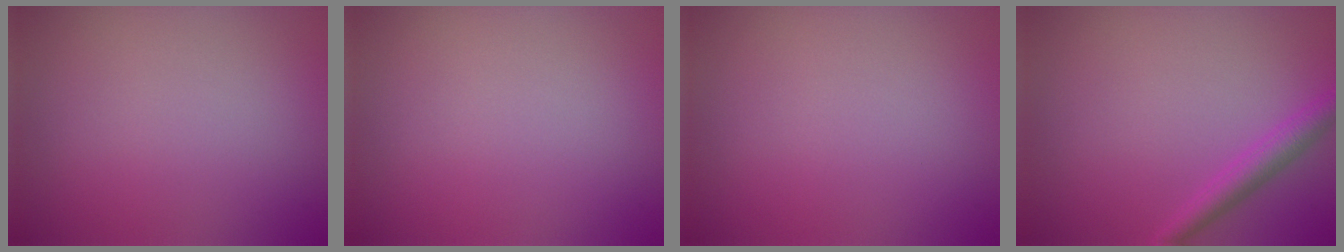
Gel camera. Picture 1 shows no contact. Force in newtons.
{"total": 0.0}
{"total": 0.0}
{"total": 2.4, "press": 2.4, "slide": 0.2}